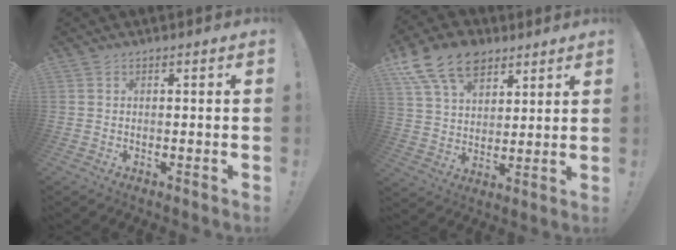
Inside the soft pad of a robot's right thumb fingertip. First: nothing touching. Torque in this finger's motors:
{"motor_torque": [0.03, 0.50, 0.70, 0.44, 0.09]}